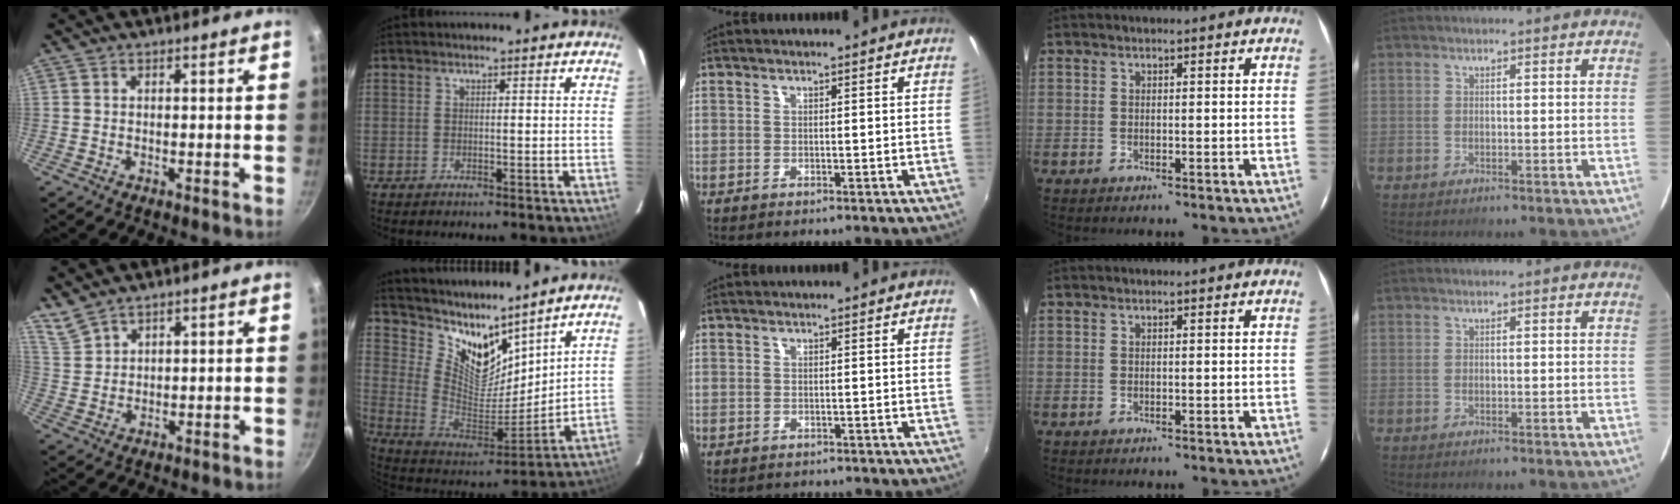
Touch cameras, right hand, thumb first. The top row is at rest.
{"thumb": {"total": 4.0, "force": [3.7, 1.2, 1.1], "torque": [-0.023, -0.011, 0.084]}, "index": {"total": 13.3, "force": [11.4, 4.4, 5.1], "torque": [-0.110, -0.031, 0.223]}, "middle": {"total": 1.3, "force": [-1.0, 0.9, -0.1], "torque": [-0.003, 0.001, -0.014]}}